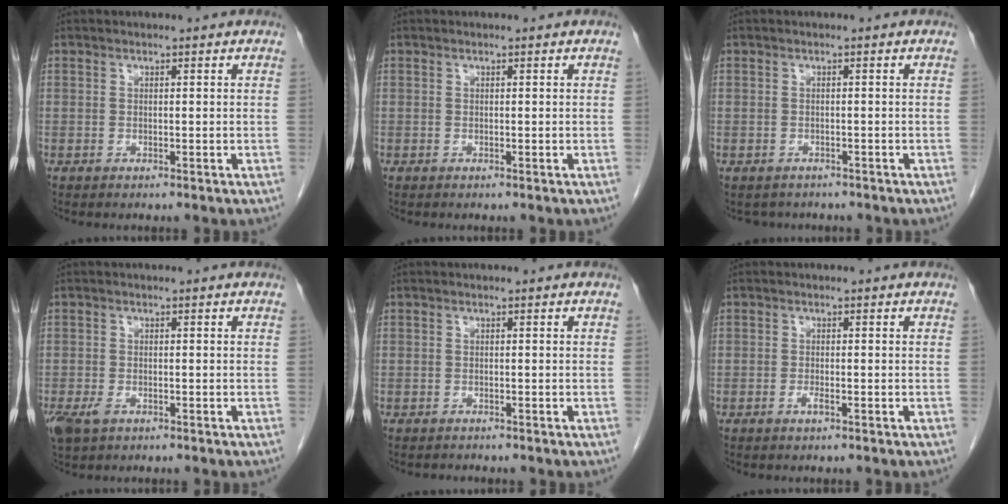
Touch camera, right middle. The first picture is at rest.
{"total": 0.0}
{"total": 2.3, "force": [-2.0, 1.2, 0.0], "torque": [-0.005, 0.001, -0.029]}
{"total": 3.7, "force": [-1.9, 2.0, 2.4], "torque": [-0.056, -0.009, -0.030]}
{"total": 0.7, "force": [-0.6, 0.2, -0.1], "torque": [-0.007, -0.002, -0.012]}
{"total": 1.0, "force": [-0.6, 0.2, 0.8], "torque": [-0.018, 0.000, -0.010]}